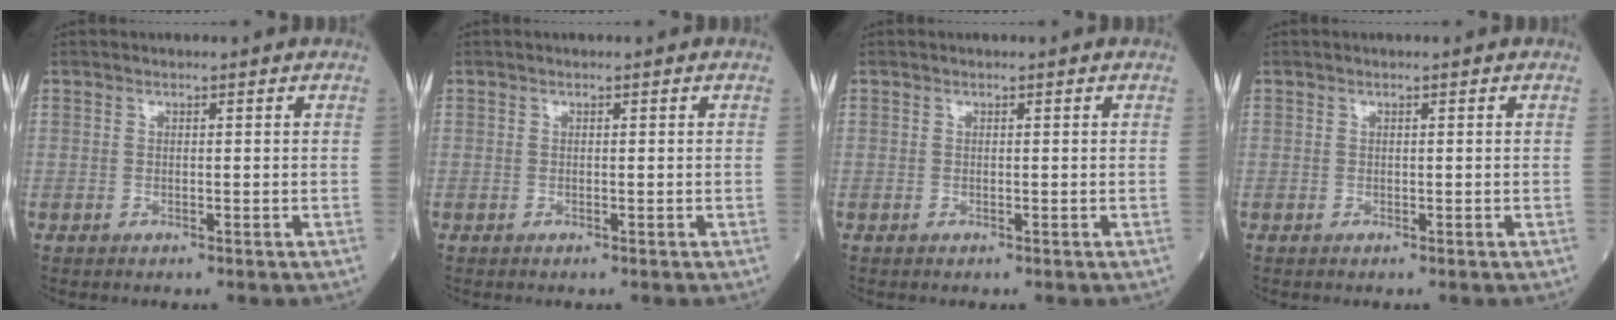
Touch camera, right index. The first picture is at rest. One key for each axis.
{"total": 0.0}
{"total": 0.0}
{"total": 0.0}